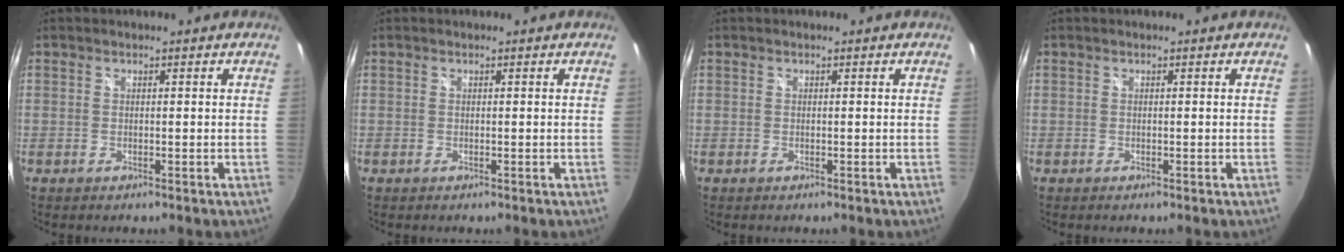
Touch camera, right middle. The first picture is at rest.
{"total": 0.0}
{"total": 0.0}
{"total": 0.0}